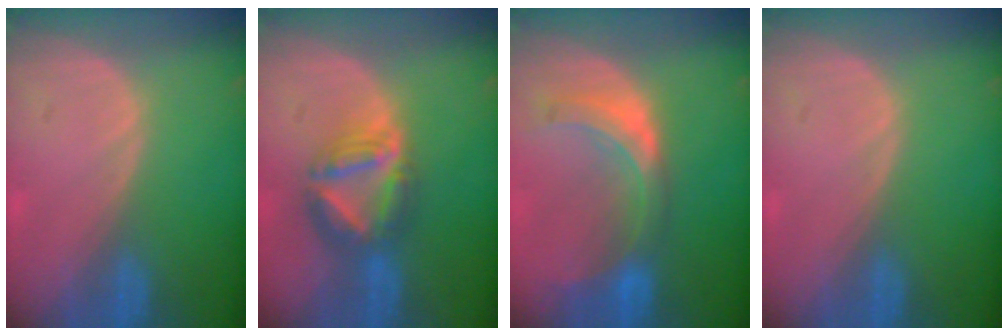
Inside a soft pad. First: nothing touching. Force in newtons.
{"total": 7.5, "press": 6.6, "slide": 3.5}
{"total": 7.8, "press": 6.9, "slide": 3.7}
{"total": 0.0}